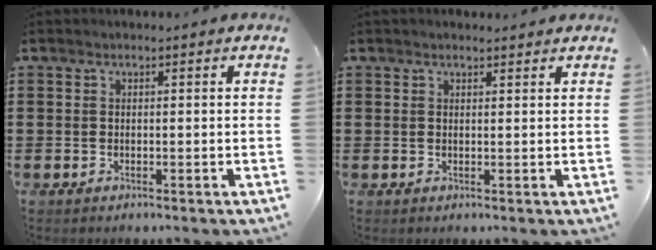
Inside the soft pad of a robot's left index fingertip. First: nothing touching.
{"total": 1.0, "force": [0.9, 0.4, 0.1], "torque": [-0.005, 0.002, 0.018]}